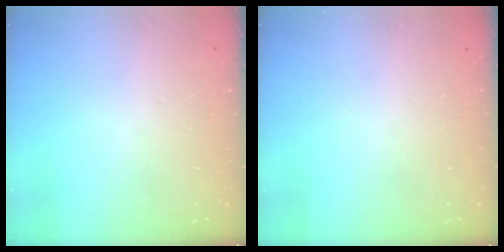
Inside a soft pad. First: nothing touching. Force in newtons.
{"total": 0.0}